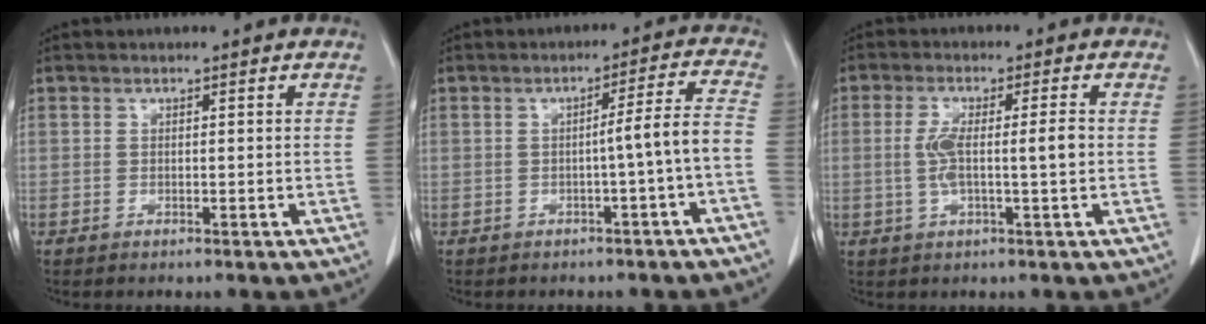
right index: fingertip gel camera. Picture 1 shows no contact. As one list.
[{"total": 5.1, "force": [-1.5, -0.8, 4.8], "torque": [-0.063, 0.014, -0.022]}, {"total": 6.0, "force": [-0.2, 0.6, 5.9], "torque": [-0.119, 0.006, -0.002]}]